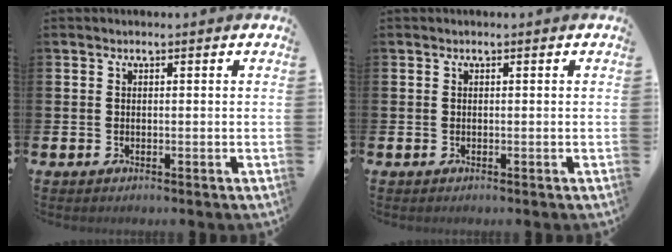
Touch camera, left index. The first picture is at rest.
{"total": 0.0}